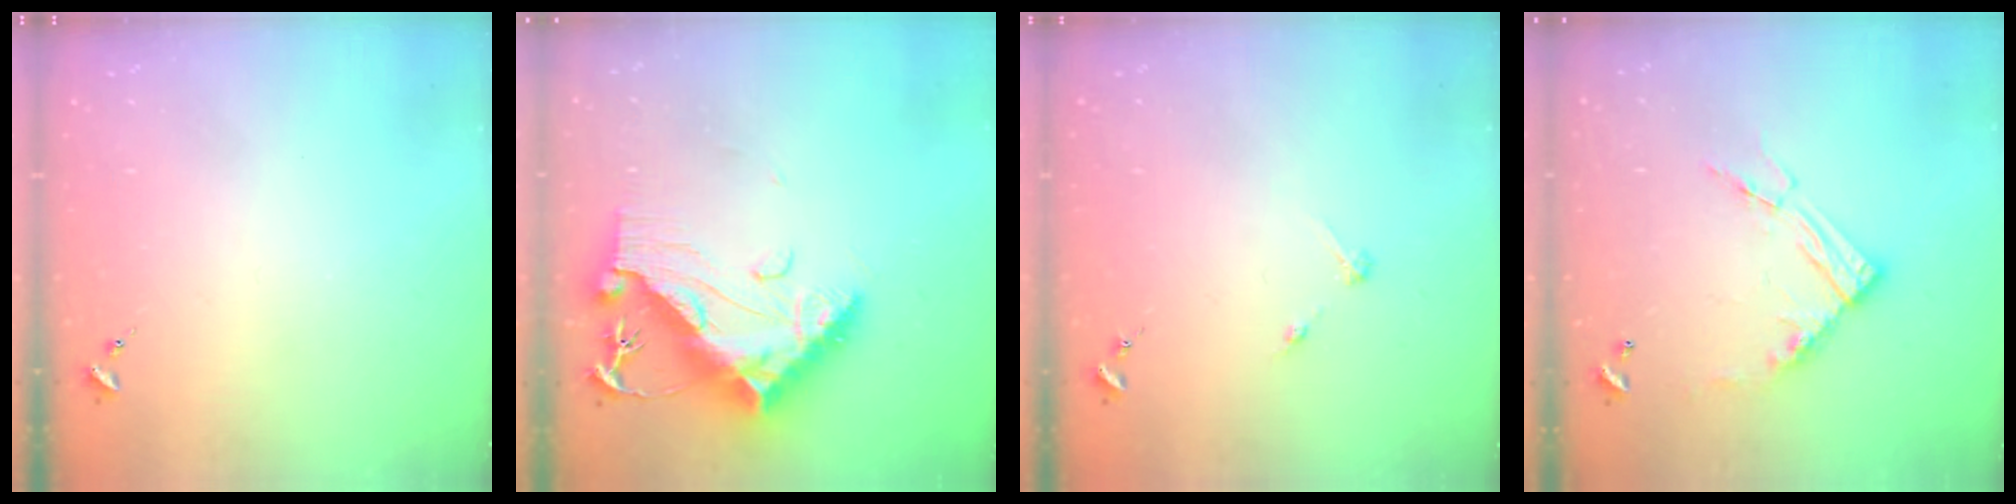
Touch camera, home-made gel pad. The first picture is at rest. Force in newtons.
{"total": 16.5, "press": 16.4, "slide": 1.3}
{"total": 2.7, "press": 2.7, "slide": 0.3}
{"total": 13.1, "press": 13.0, "slide": 1.2}